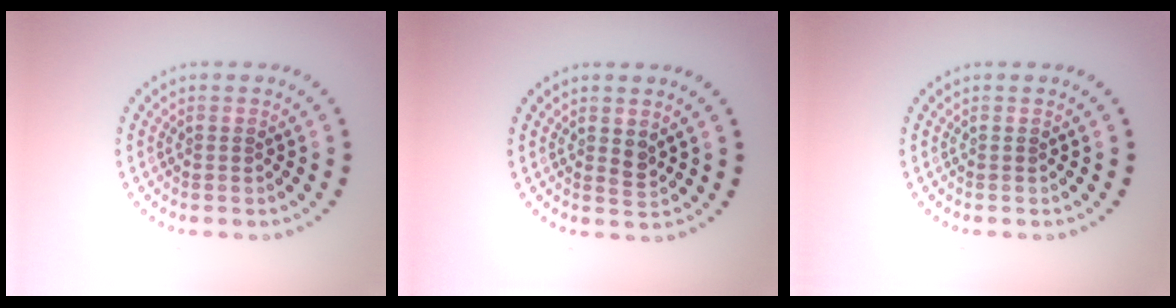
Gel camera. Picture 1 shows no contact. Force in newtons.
{"total": 1.1, "press": 1.0, "slide": 0.4}
{"total": 0.0}